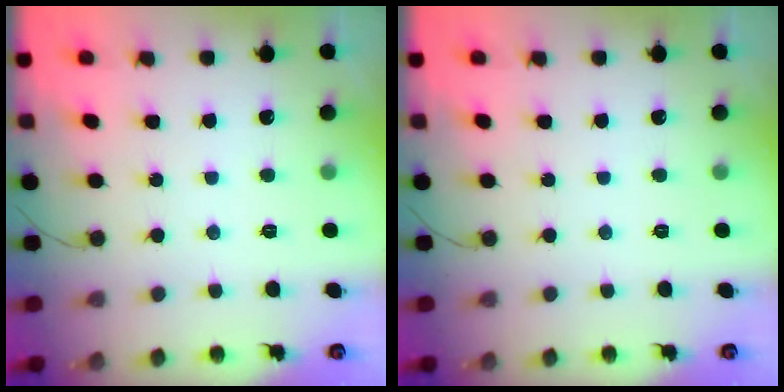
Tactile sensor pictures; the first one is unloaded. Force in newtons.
{"total": 0.0}